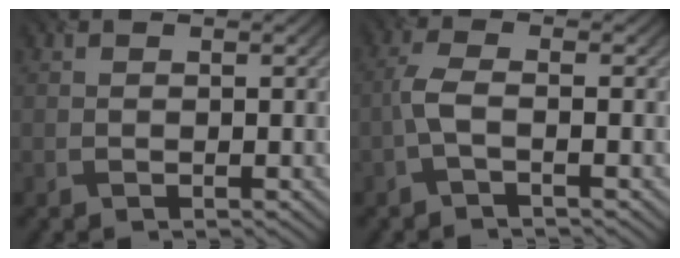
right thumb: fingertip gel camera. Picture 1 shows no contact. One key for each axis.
{"total": 2.7, "fx": -1.0, "fy": 0.7, "fz": 2.5, "tx": -0.060, "ty": 0.003, "tz": -0.027}